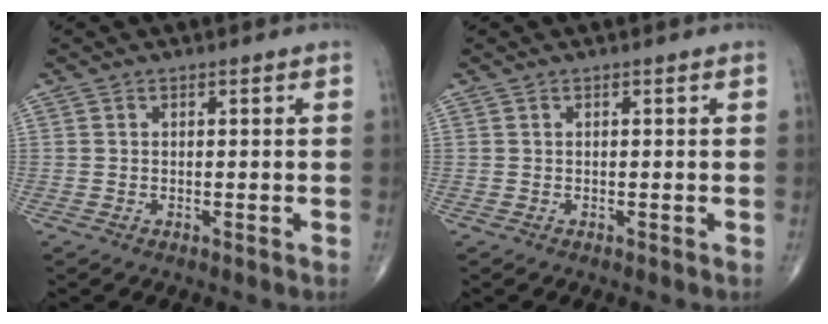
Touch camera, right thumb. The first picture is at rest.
{"total": 0.0}